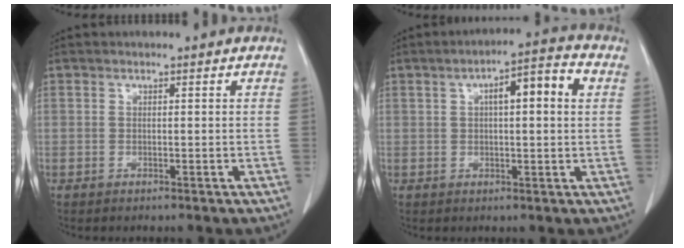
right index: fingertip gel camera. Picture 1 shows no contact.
{"total": 7.7, "force": [1.9, 1.4, 7.3], "torque": [-0.115, 0.023, 0.024]}